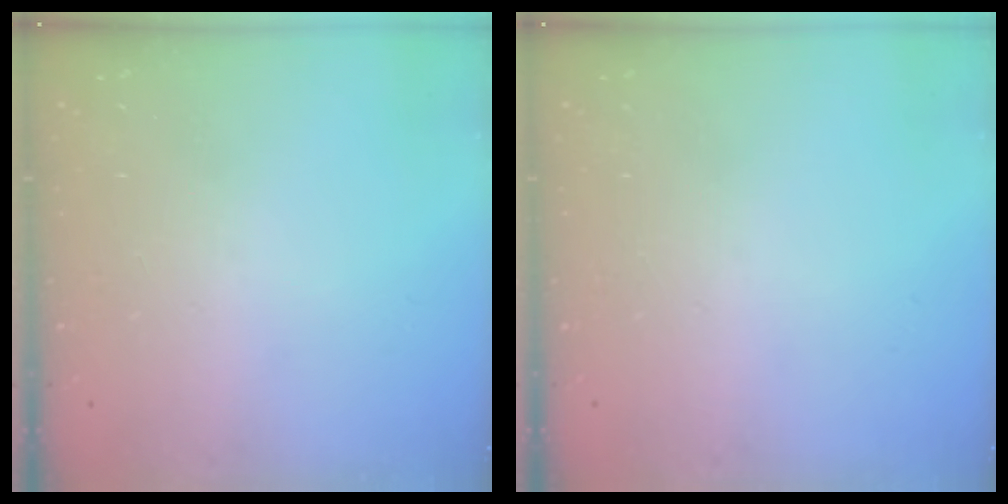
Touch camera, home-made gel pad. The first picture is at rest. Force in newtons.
{"total": 0.0}